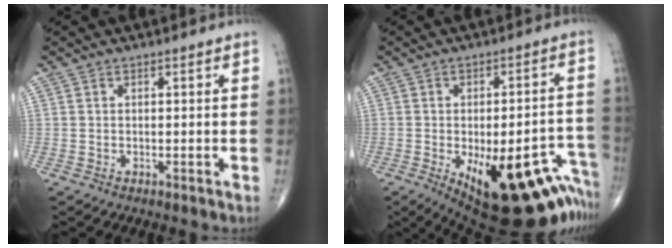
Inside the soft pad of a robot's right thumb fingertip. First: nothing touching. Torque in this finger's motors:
{"motor_torque": [2.48, 2.19, 0.99, -1.06, 0.43]}